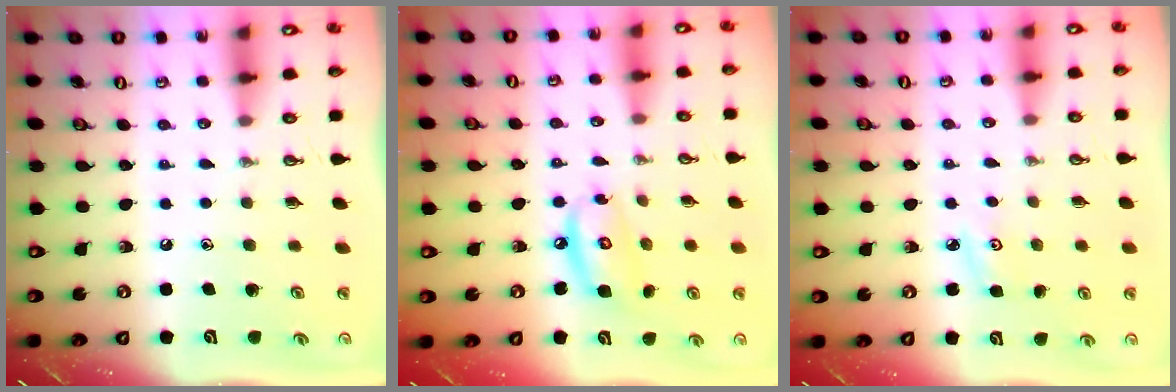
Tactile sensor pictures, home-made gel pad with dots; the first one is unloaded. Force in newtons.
{"total": 8.8, "press": 8.7, "slide": 0.7}
{"total": 3.6, "press": 3.6, "slide": 0.5}